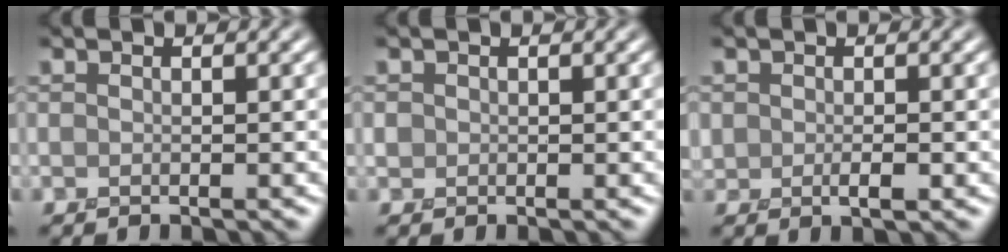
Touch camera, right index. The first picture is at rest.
{"total": 1.0, "force": [0.6, 0.4, -0.6], "torque": [0.019, 0.008, 0.006]}
{"total": 1.3, "force": [0.4, 1.1, 0.6], "torque": [-0.007, 0.001, 0.008]}